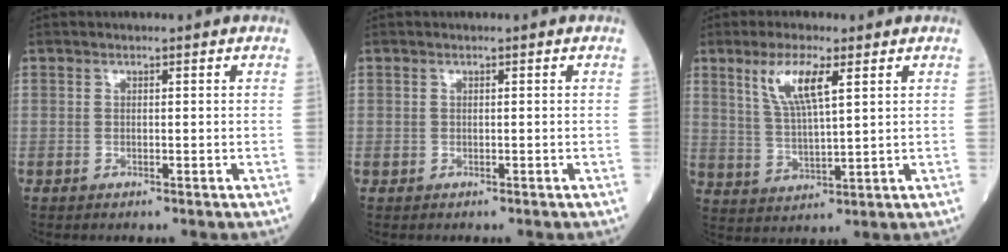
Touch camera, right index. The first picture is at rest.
{"total": 0.8, "force": [-0.1, 0.7, 0.4], "torque": [-0.016, 0.009, 0.001]}
{"total": 8.1, "force": [3.7, 1.9, 6.9], "torque": [-0.144, 0.006, 0.076]}